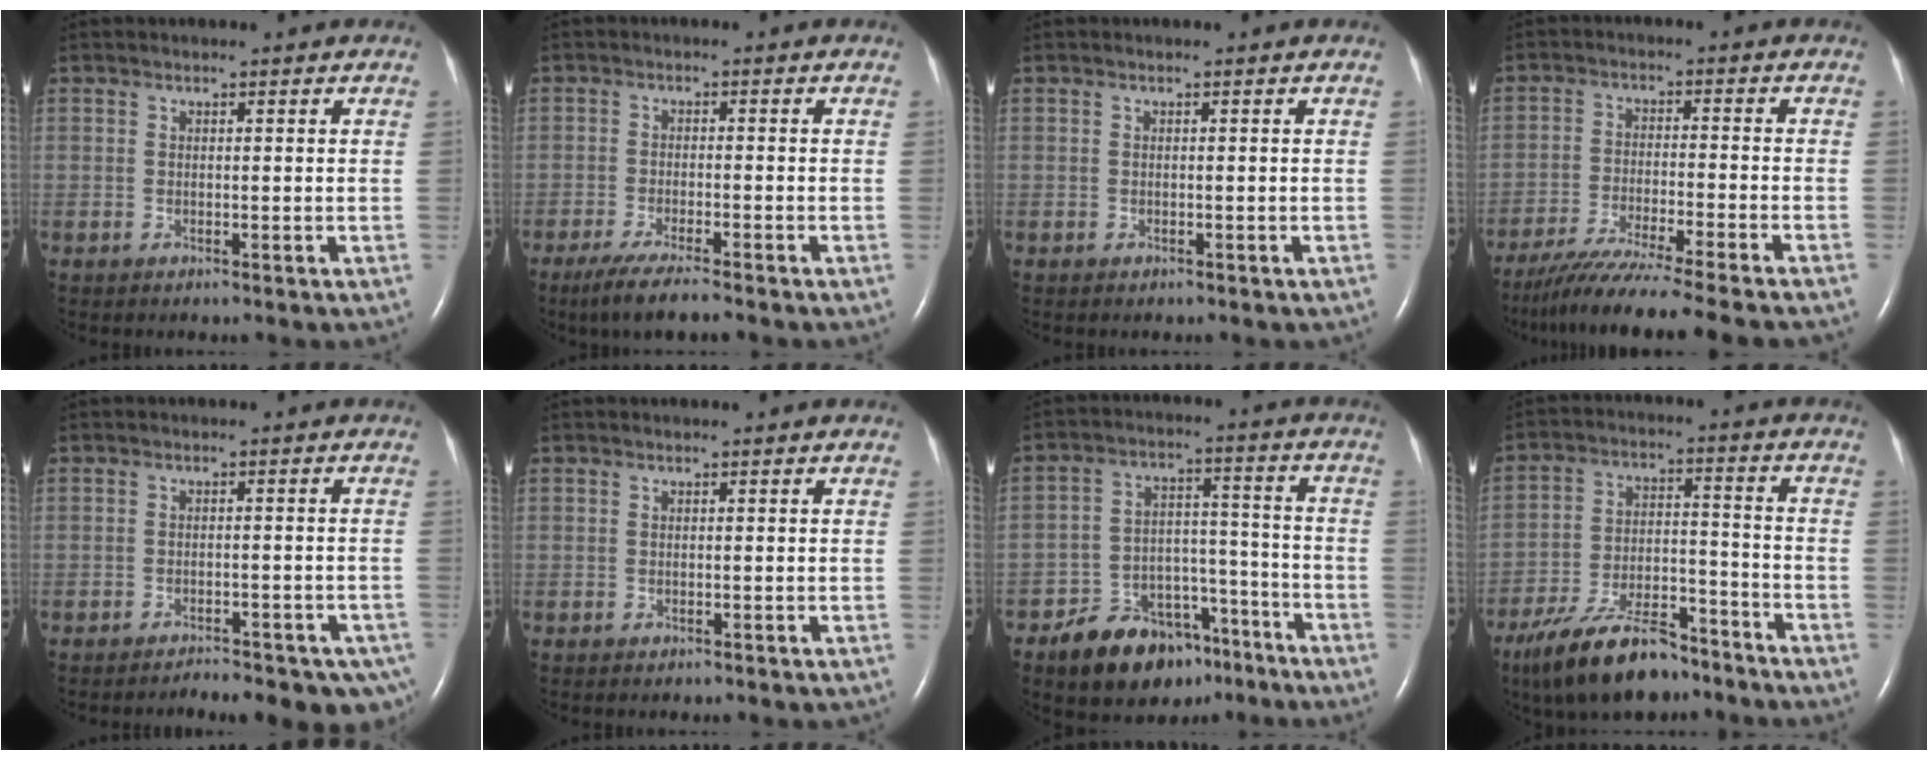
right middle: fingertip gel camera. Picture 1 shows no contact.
{"total": 6.5, "force": [-5.0, 0.2, 4.1], "torque": [-0.071, -0.019, -0.085]}
{"total": 0.7, "force": [-0.5, 0.3, 0.3], "torque": [-0.014, 0.000, -0.002]}
{"total": 15.8, "force": [-13.6, -1.3, 7.9], "torque": [-0.120, -0.047, -0.218]}
{"total": 11.0, "force": [-8.7, 3.8, 5.5], "torque": [-0.053, 0.004, -0.098]}
{"total": 1.0, "force": [-0.8, 0.4, 0.5], "torque": [-0.014, 0.000, -0.005]}
{"total": 13.2, "force": [-9.5, 7.1, 5.8], "torque": [-0.077, 0.034, -0.146]}
{"total": 14.7, "force": [-11.5, 4.6, 7.9], "torque": [-0.146, 0.001, -0.198]}